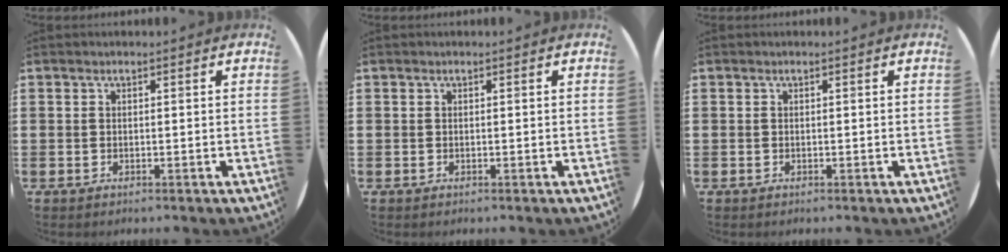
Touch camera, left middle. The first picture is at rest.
{"total": 0.0}
{"total": 0.0}